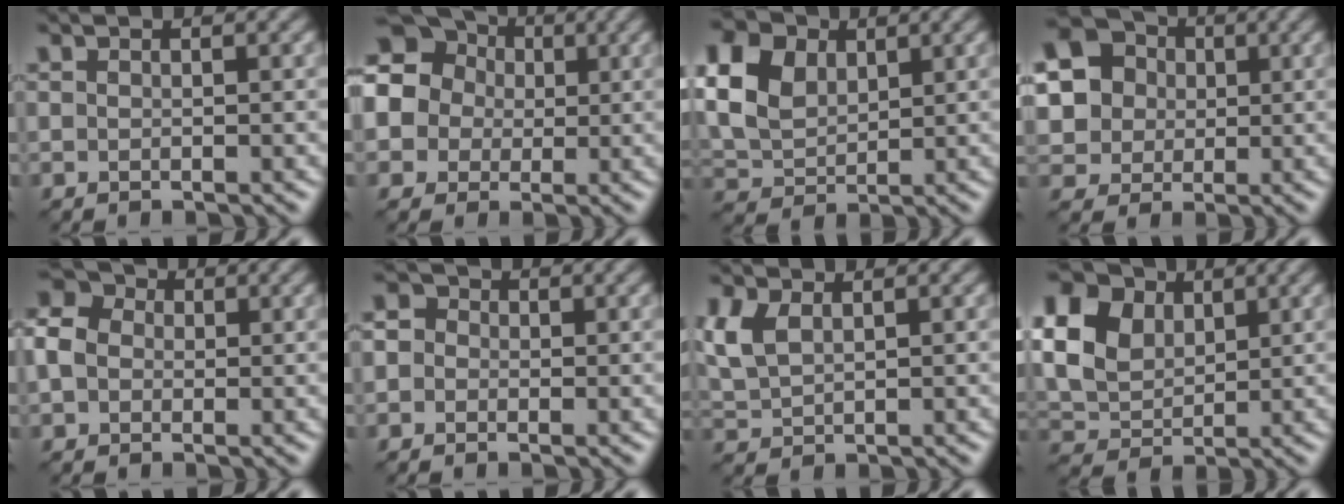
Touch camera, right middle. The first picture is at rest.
{"total": 14.1, "force": [2.8, 12.9, 4.9], "torque": [-0.144, 0.035, 0.022]}
{"total": 11.0, "force": [4.4, 7.8, 6.4], "torque": [-0.146, 0.037, 0.073]}
{"total": 16.4, "force": [3.9, 14.8, 6.0], "torque": [-0.181, 0.017, 0.049]}
{"total": 5.6, "force": [0.5, 4.8, 3.0], "torque": [-0.077, 0.025, -0.008]}
{"total": 2.4, "force": [0.2, 2.2, 0.9], "torque": [0.002, 0.011, -0.017]}
{"total": 3.7, "force": [1.5, 2.2, 2.5], "torque": [-0.074, 0.007, 0.032]}
{"total": 13.9, "force": [5.5, 10.6, 7.1], "torque": [-0.182, 0.032, 0.102]}